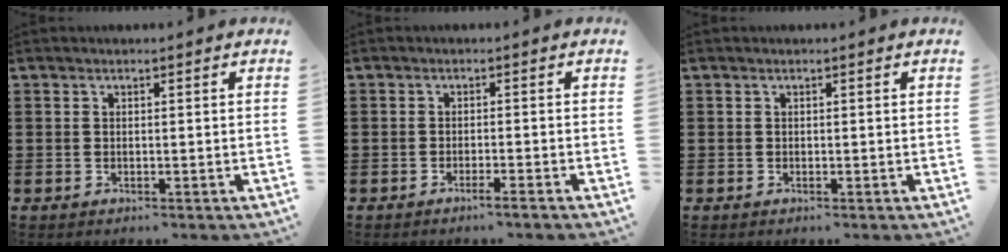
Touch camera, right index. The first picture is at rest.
{"total": 1.6, "force": [-1.3, -0.2, 0.9], "torque": [-0.016, -0.003, -0.024]}
{"total": 0.0}